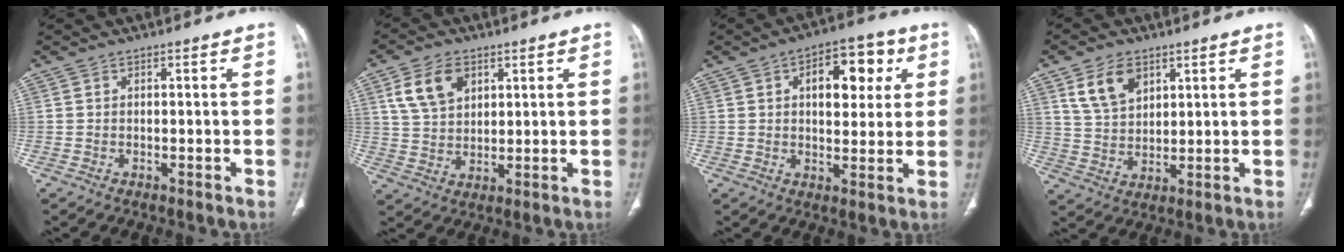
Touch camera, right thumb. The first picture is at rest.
{"total": 8.9, "force": [4.0, 5.8, 5.4], "torque": [-0.085, -0.011, 0.081]}
{"total": 11.8, "force": [3.7, 6.6, 9.1], "torque": [-0.086, 0.005, 0.048]}
{"total": 8.3, "force": [4.3, 5.2, 4.8], "torque": [-0.073, -0.018, 0.089]}